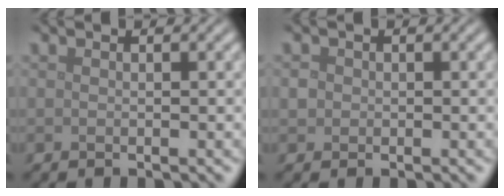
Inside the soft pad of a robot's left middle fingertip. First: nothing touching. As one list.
[{"total": 1.0, "force": [0.0, 0.9, 0.2], "torque": [0.001, -0.002, -0.003]}]